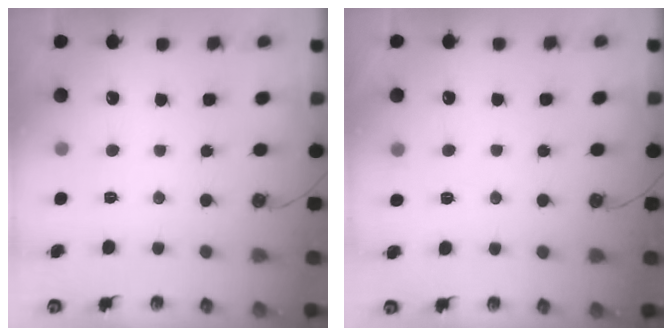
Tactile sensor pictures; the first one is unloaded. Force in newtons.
{"total": 2.7, "press": 2.6, "slide": 0.8}